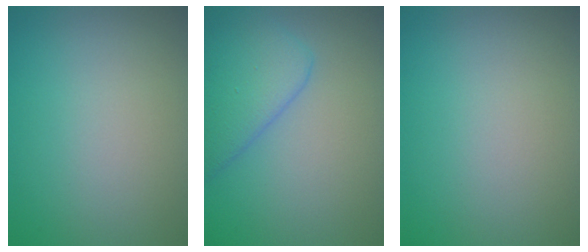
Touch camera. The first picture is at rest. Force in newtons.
{"total": 4.9, "press": 4.9, "slide": 0.4}
{"total": 0.0}